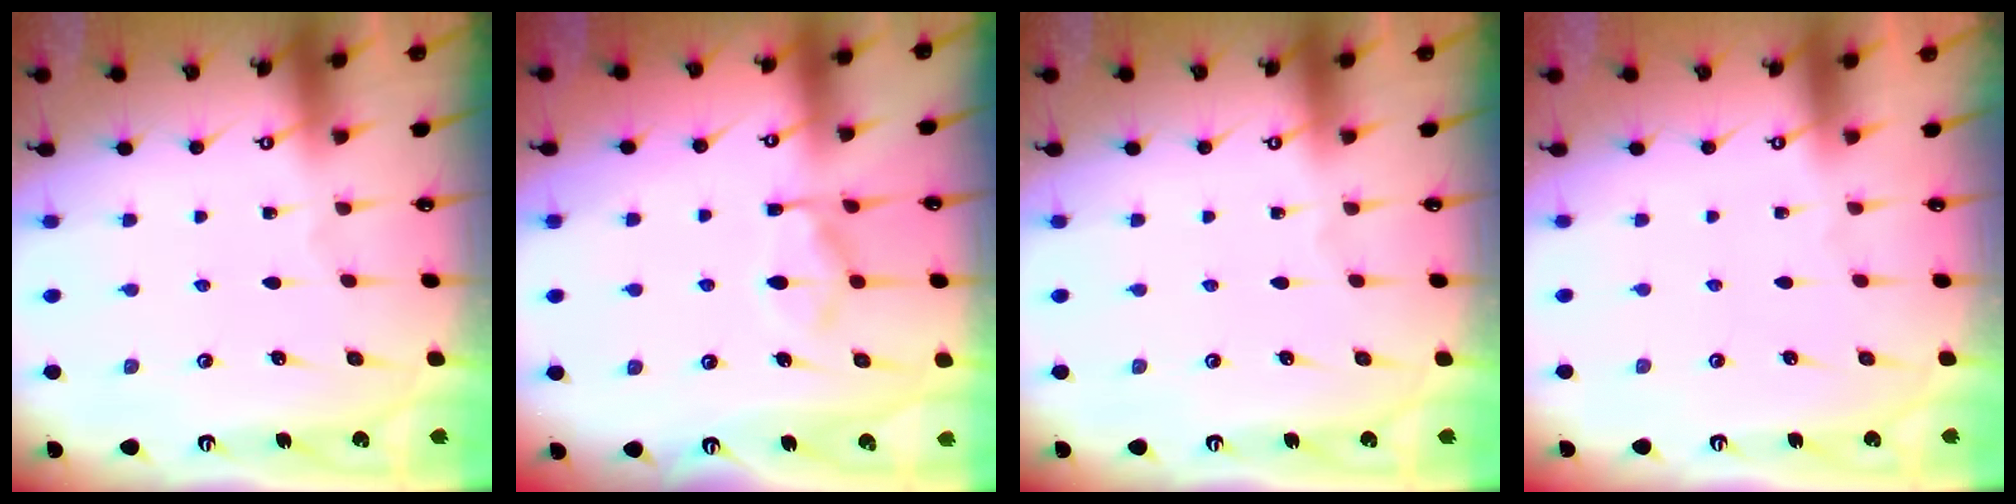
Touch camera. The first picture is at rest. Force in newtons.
{"total": 10.2, "press": 10.2, "slide": 1.0}
{"total": 0.0}
{"total": 1.5, "press": 1.4, "slide": 0.6}